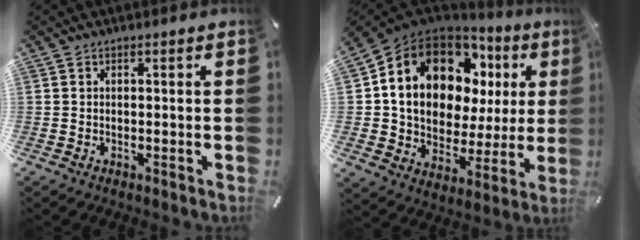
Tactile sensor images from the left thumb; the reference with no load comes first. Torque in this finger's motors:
{"motor_torque": [2.53, 2.48, 2.77, 0.00, 0.31]}